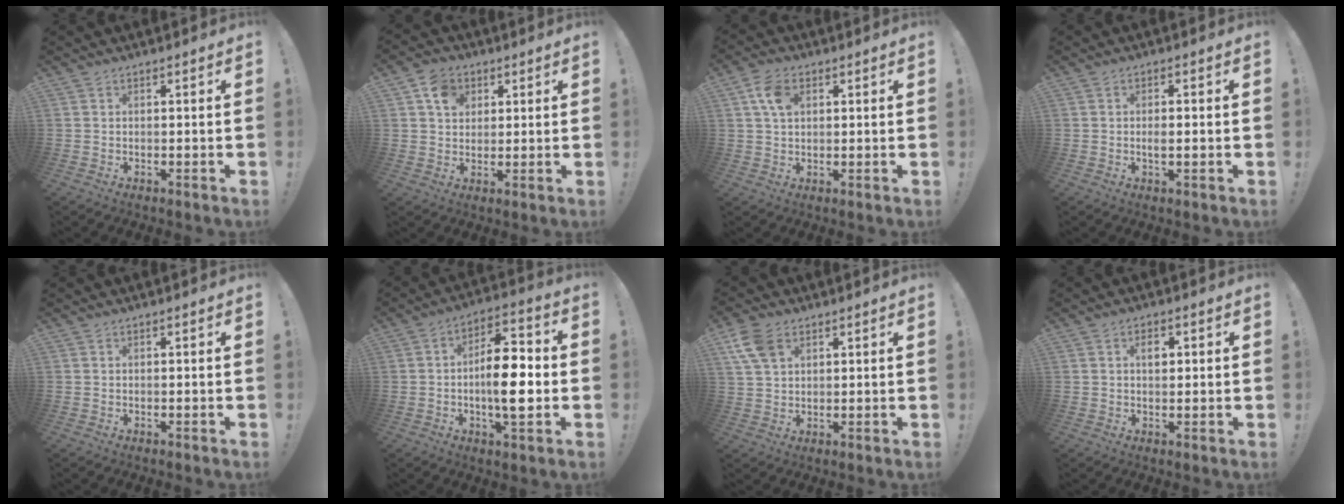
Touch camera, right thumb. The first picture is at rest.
{"total": 7.5, "force": [3.3, 6.1, 2.8], "torque": [-0.041, -0.006, 0.063]}
{"total": 7.0, "force": [2.3, 4.8, 4.5], "torque": [-0.092, 0.008, 0.044]}
{"total": 1.8, "force": [-0.3, 0.4, 1.8], "torque": [-0.023, -0.006, -0.009]}
{"total": 0.0}
{"total": 13.4, "force": [-2.2, 5.0, 12.3], "torque": [-0.195, 0.007, -0.046]}
{"total": 8.6, "force": [4.0, 5.5, 5.3], "torque": [-0.105, 0.000, 0.081]}
{"total": 2.7, "force": [0.8, 1.6, 2.0], "torque": [-0.018, -0.001, 0.006]}